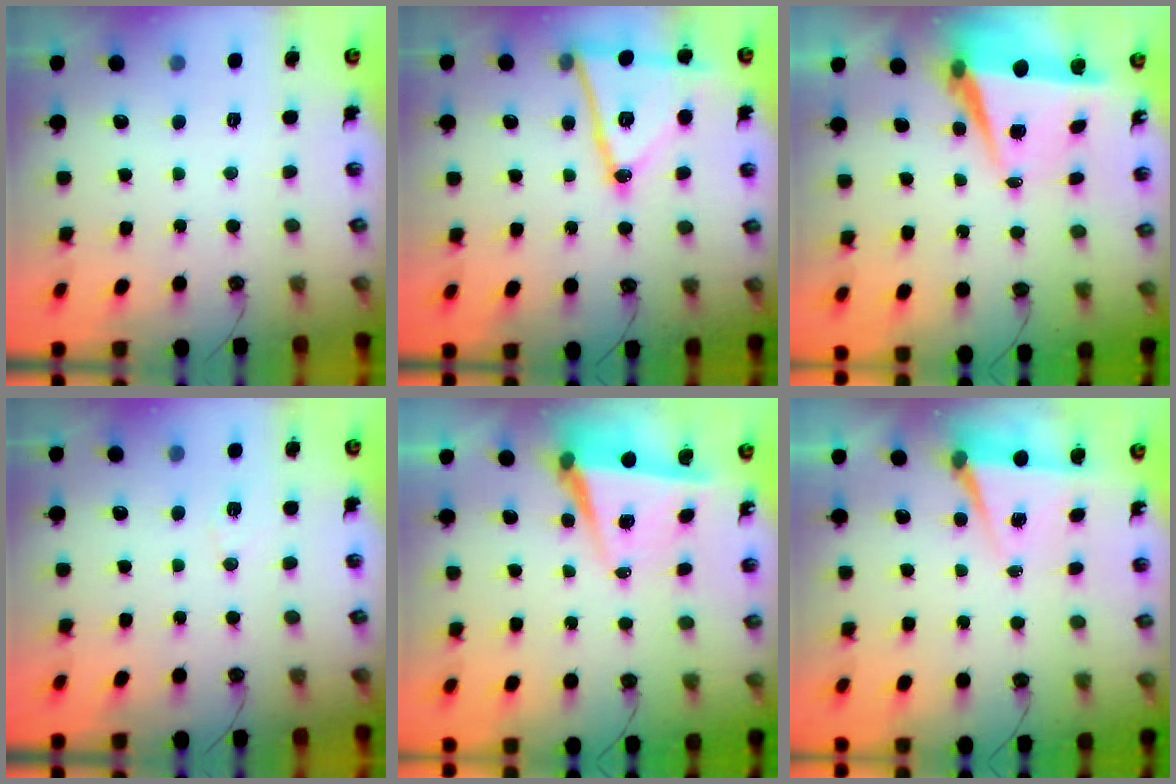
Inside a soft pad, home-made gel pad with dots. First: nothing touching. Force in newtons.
{"total": 18.6, "press": 18.3, "slide": 3.3}
{"total": 7.3, "press": 5.8, "slide": 4.4}
{"total": 6.5, "press": 4.8, "slide": 4.4}
{"total": 6.0, "press": 4.2, "slide": 4.3}
{"total": 6.3, "press": 4.4, "slide": 4.5}